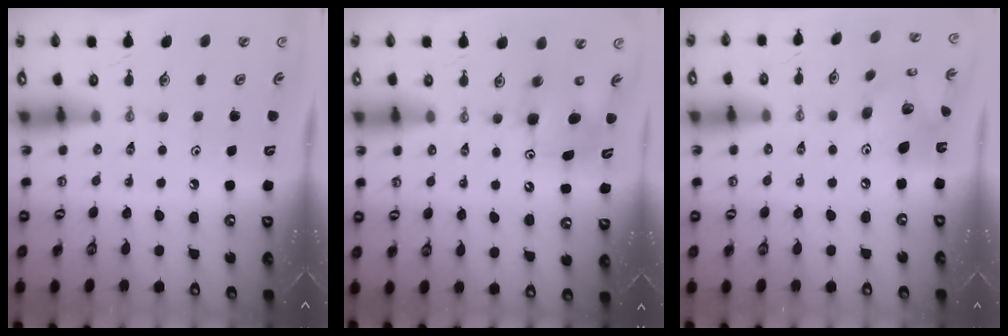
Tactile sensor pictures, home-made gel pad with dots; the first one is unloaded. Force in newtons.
{"total": 8.0, "press": 7.6, "slide": 2.2}
{"total": 14.0, "press": 13.9, "slide": 1.5}